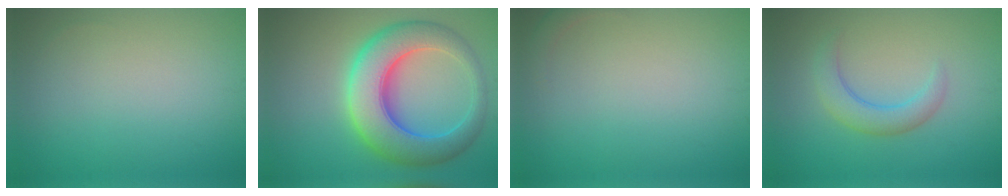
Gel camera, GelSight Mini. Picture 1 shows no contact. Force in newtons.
{"total": 9.6, "press": 9.6, "slide": 0.2}
{"total": 1.0, "press": 1.0, "slide": 0.2}
{"total": 3.0, "press": 3.0, "slide": 0.3}